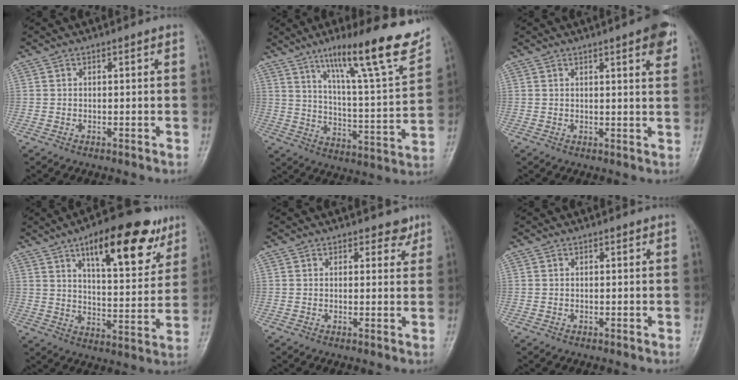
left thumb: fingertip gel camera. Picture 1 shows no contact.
{"total": 20.7, "force": [13.6, 2.9, 15.3], "torque": [-0.205, -0.060, 0.214]}
{"total": 6.3, "force": [3.3, 1.3, 5.2], "torque": [-0.054, -0.009, 0.038]}
{"total": 19.4, "force": [10.7, 7.4, 14.4], "torque": [-0.164, -0.036, 0.161]}
{"total": 2.6, "force": [1.9, 1.7, 0.6], "torque": [0.018, -0.009, 0.020]}
{"total": 0.0}